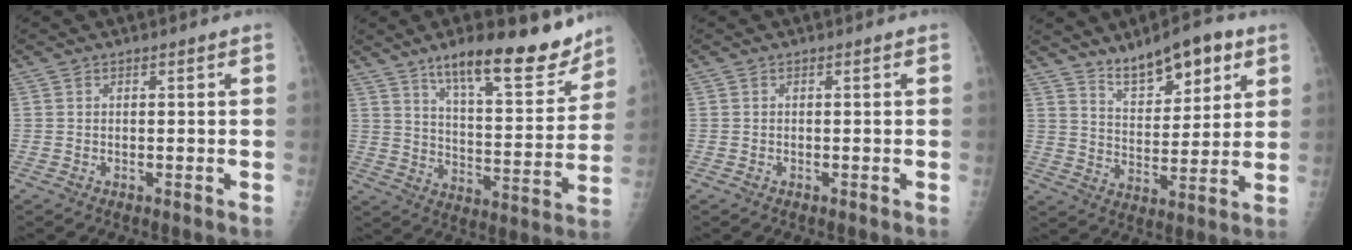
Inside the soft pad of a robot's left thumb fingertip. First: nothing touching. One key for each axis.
{"total": 18.4, "fx": 13.4, "fy": 5.4, "fz": 11.5, "tx": -0.128, "ty": -0.078, "tz": 0.211}
{"total": 0.0}
{"total": 12.2, "fx": 8.0, "fy": 4.9, "fz": 7.8, "tx": -0.095, "ty": -0.042, "tz": 0.136}